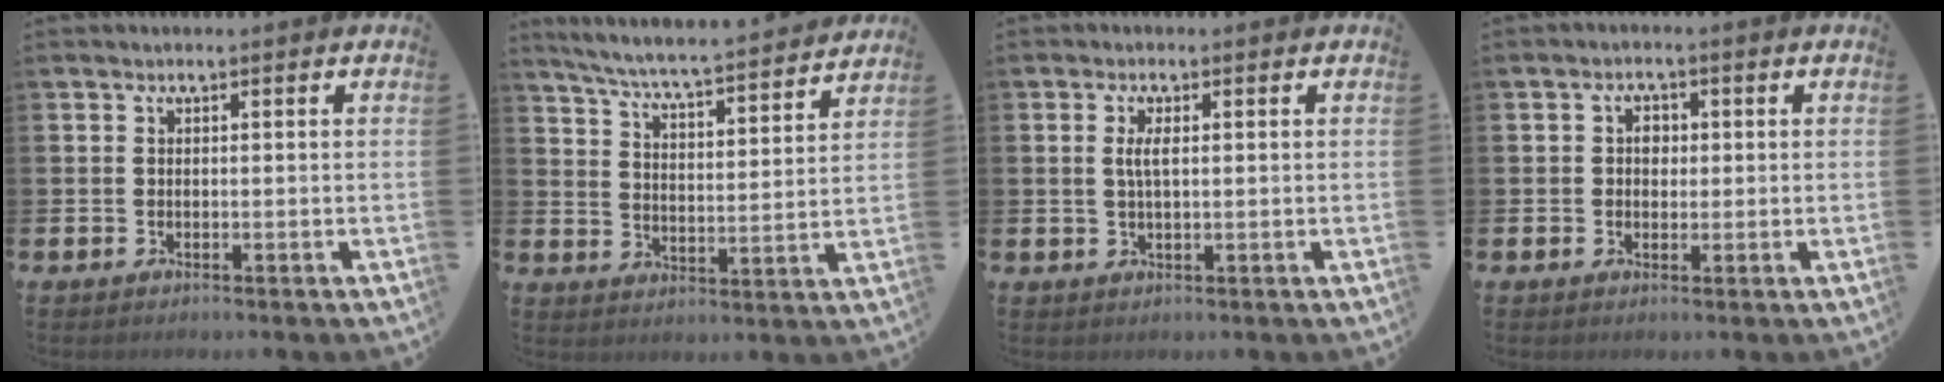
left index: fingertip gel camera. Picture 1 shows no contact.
{"total": 6.2, "force": [5.9, -0.2, 1.8], "torque": [-0.063, -0.049, 0.099]}
{"total": 2.4, "force": [0.7, 0.7, 2.1], "torque": [-0.043, 0.005, 0.009]}
{"total": 2.2, "force": [0.4, 1.8, 1.3], "torque": [-0.005, 0.001, 0.000]}